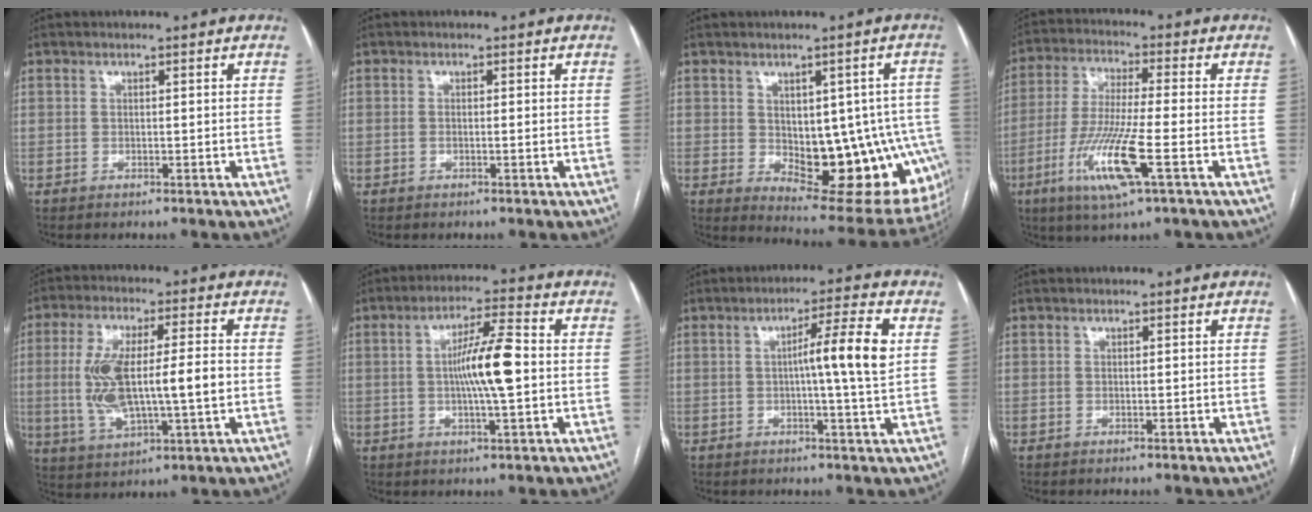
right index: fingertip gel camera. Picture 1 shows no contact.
{"total": 1.0, "force": [-0.1, 0.2, 1.0], "torque": [-0.020, 0.001, 0.000]}
{"total": 18.3, "force": [-3.0, 8.9, 15.7], "torque": [-0.138, 0.012, -0.013]}
{"total": 12.4, "force": [-4.5, 0.5, 11.5], "torque": [-0.238, -0.022, -0.087]}
{"total": 13.6, "force": [-0.6, 3.3, 13.2], "torque": [-0.266, 0.009, -0.002]}
{"total": 9.0, "force": [-0.1, 0.6, 9.0], "torque": [-0.159, 0.007, -0.007]}
{"total": 8.0, "force": [1.0, -0.8, 7.9], "torque": [-0.125, 0.005, 0.013]}
{"total": 0.0}